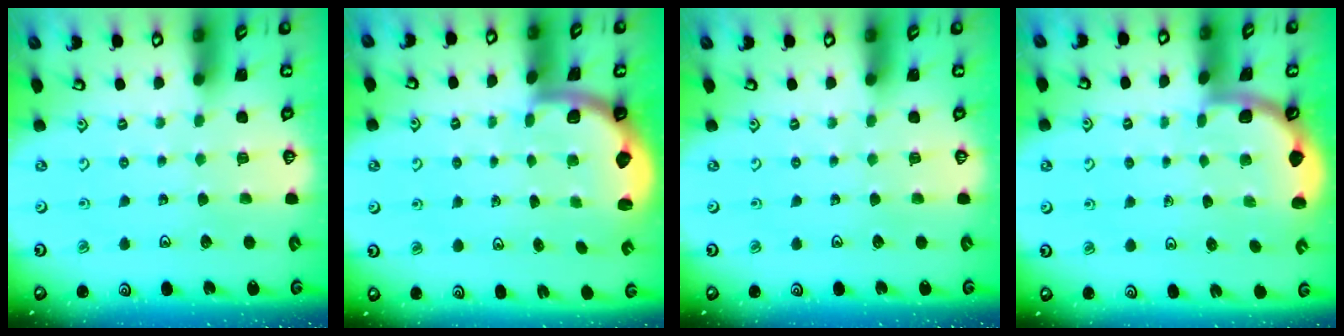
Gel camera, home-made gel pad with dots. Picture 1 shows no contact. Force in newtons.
{"total": 2.0, "press": 2.0, "slide": 0.5}
{"total": 0.0}
{"total": 1.7, "press": 1.6, "slide": 0.1}